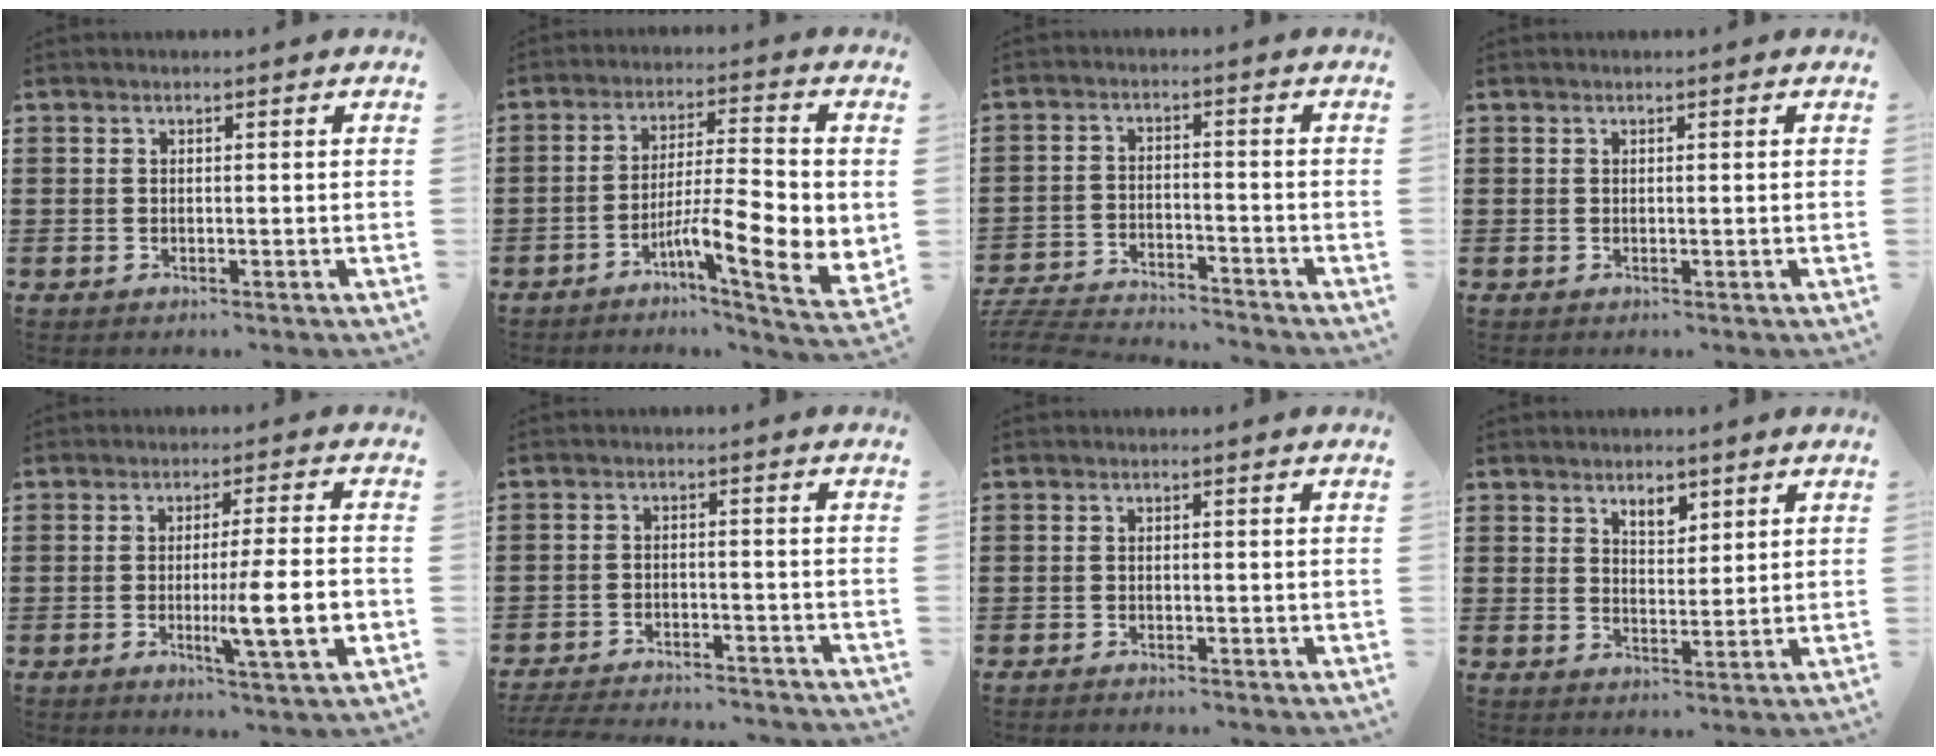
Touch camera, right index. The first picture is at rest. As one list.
[{"total": 10.4, "force": [-3.0, 2.0, 9.8], "torque": [-0.166, -0.013, -0.052]}, {"total": 2.9, "force": [-2.9, 0.1, -0.1], "torque": [-0.005, -0.001, -0.063]}, {"total": 0.0}, {"total": 9.8, "force": [-2.3, 0.7, 9.5], "torque": [-0.146, -0.019, -0.042]}, {"total": 4.0, "force": [-3.9, 0.0, 0.5], "torque": [-0.018, -0.005, -0.083]}, {"total": 0.7, "force": [-0.7, 0.1, 0.0], "torque": [-0.002, 0.001, -0.016]}, {"total": 3.3, "force": [2.5, 1.6, 1.5], "torque": [-0.020, -0.001, 0.042]}]